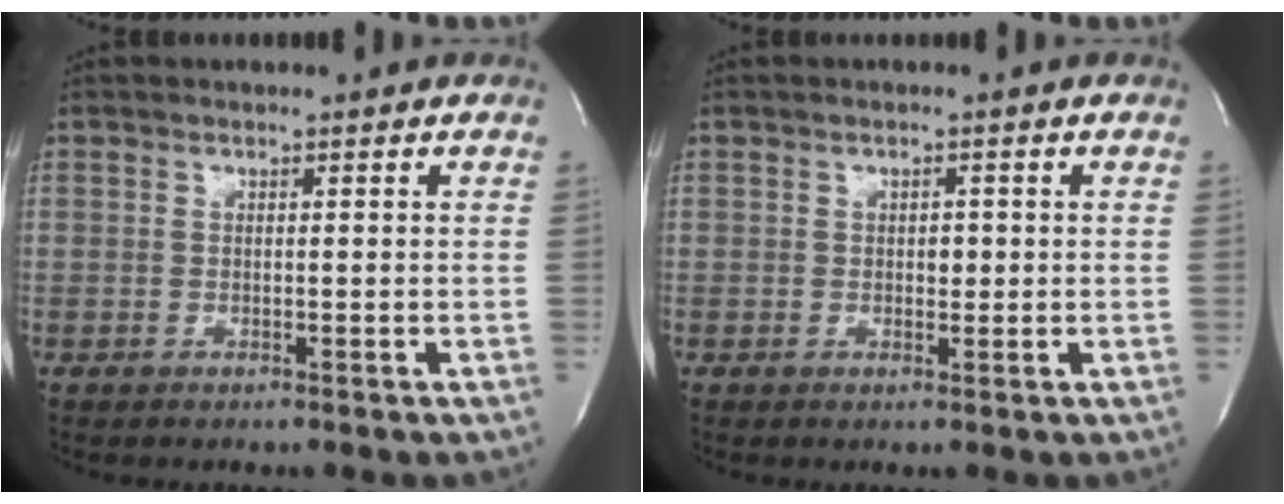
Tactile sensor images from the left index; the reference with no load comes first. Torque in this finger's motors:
{"motor_torque": [-0.16, 0.36, -0.05, 0.00]}